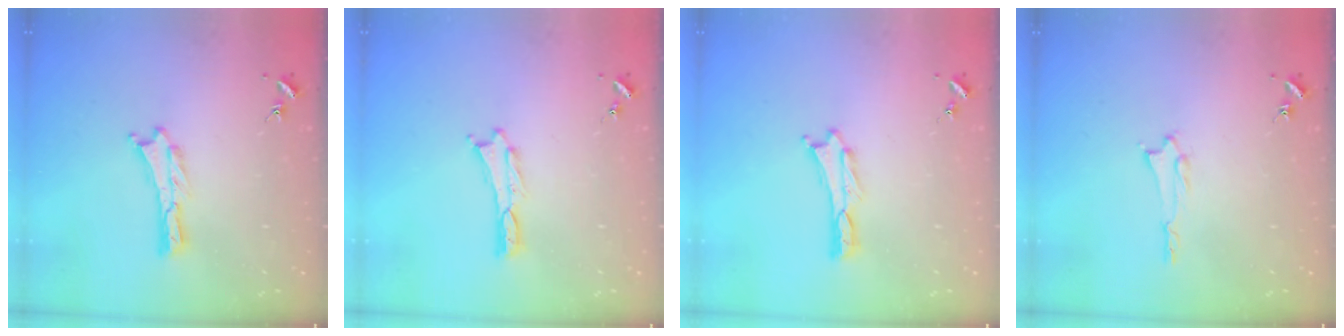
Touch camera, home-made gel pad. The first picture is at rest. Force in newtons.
{"total": 0.0}
{"total": 0.0}
{"total": 1.2, "press": 1.2, "slide": 0.1}